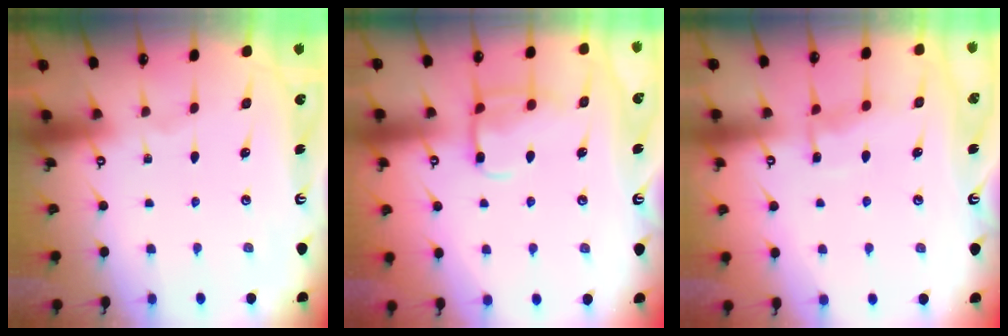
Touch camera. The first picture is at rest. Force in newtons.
{"total": 12.2, "press": 12.2, "slide": 1.2}
{"total": 7.0, "press": 7.0, "slide": 0.7}